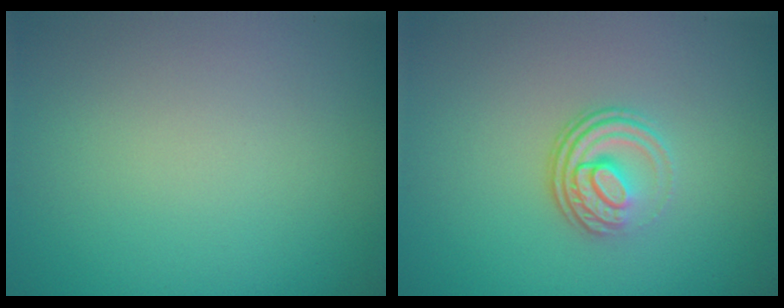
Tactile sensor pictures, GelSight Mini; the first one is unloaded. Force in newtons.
{"total": 3.6, "press": 2.5, "slide": 2.6}